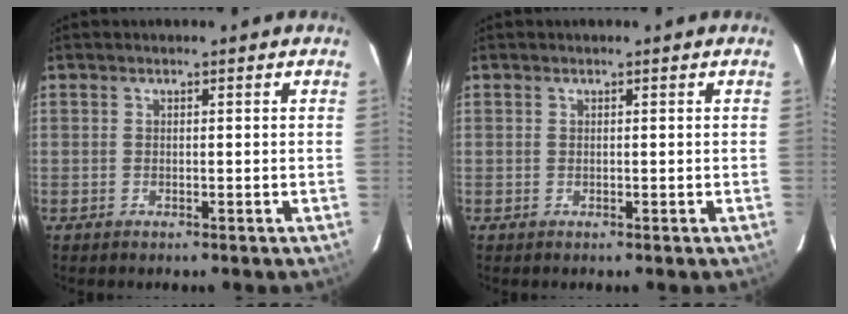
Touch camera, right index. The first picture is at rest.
{"total": 0.0}